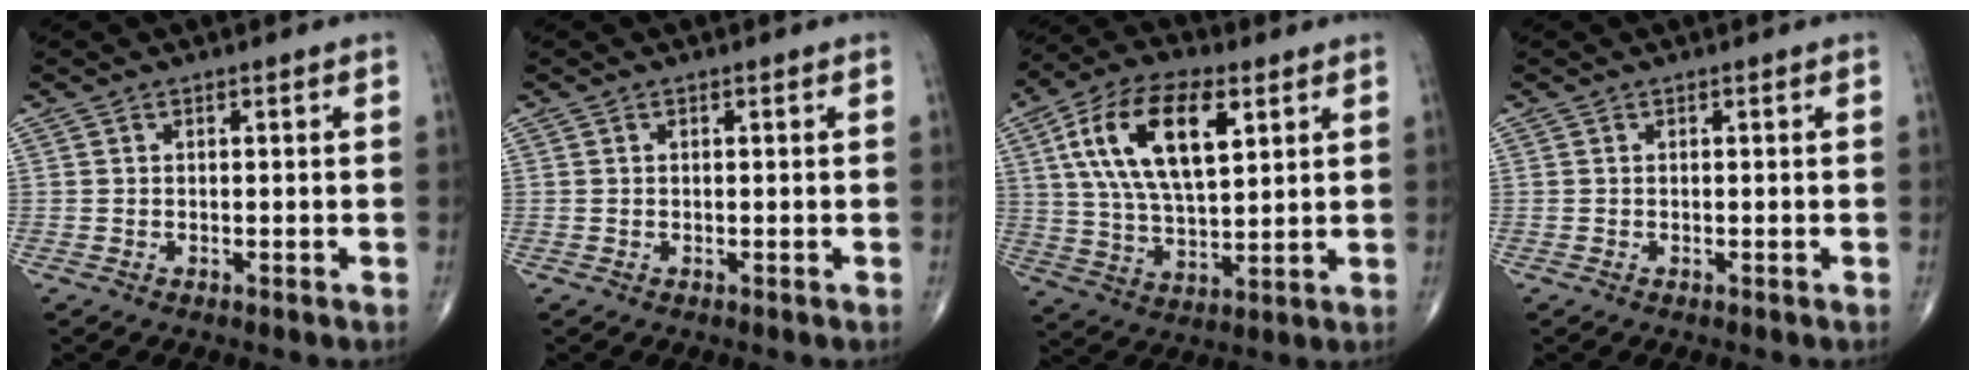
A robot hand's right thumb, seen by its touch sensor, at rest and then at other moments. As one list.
[{"total": 0.0}, {"total": 17.8, "force": [6.2, 8.3, 14.5], "torque": [-0.260, -0.006, 0.113]}, {"total": 0.0}]